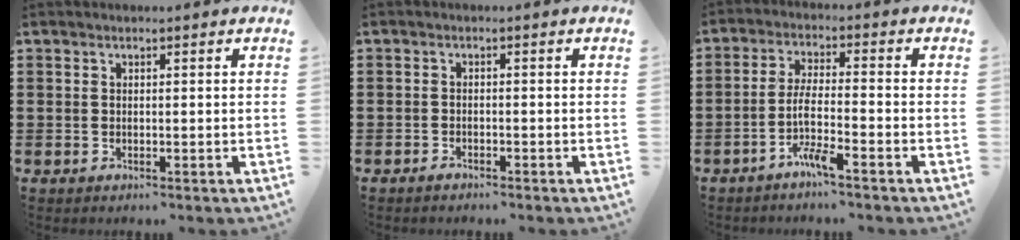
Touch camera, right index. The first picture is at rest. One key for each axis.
{"total": 1.0, "fx": -0.9, "fy": 0.3, "fz": 0.1, "tx": -0.007, "ty": 0.002, "tz": -0.019}
{"total": 5.4, "fx": -3.3, "fy": 0.2, "fz": 4.2, "tx": -0.102, "ty": -0.010, "tz": -0.070}